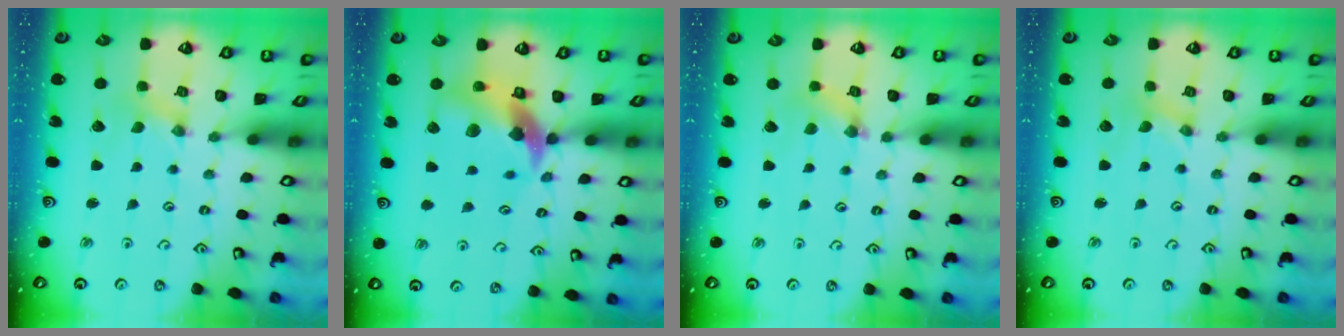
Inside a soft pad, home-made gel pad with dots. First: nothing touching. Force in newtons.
{"total": 13.7, "press": 13.6, "slide": 2.1}
{"total": 2.4, "press": 2.4, "slide": 0.2}
{"total": 0.0}